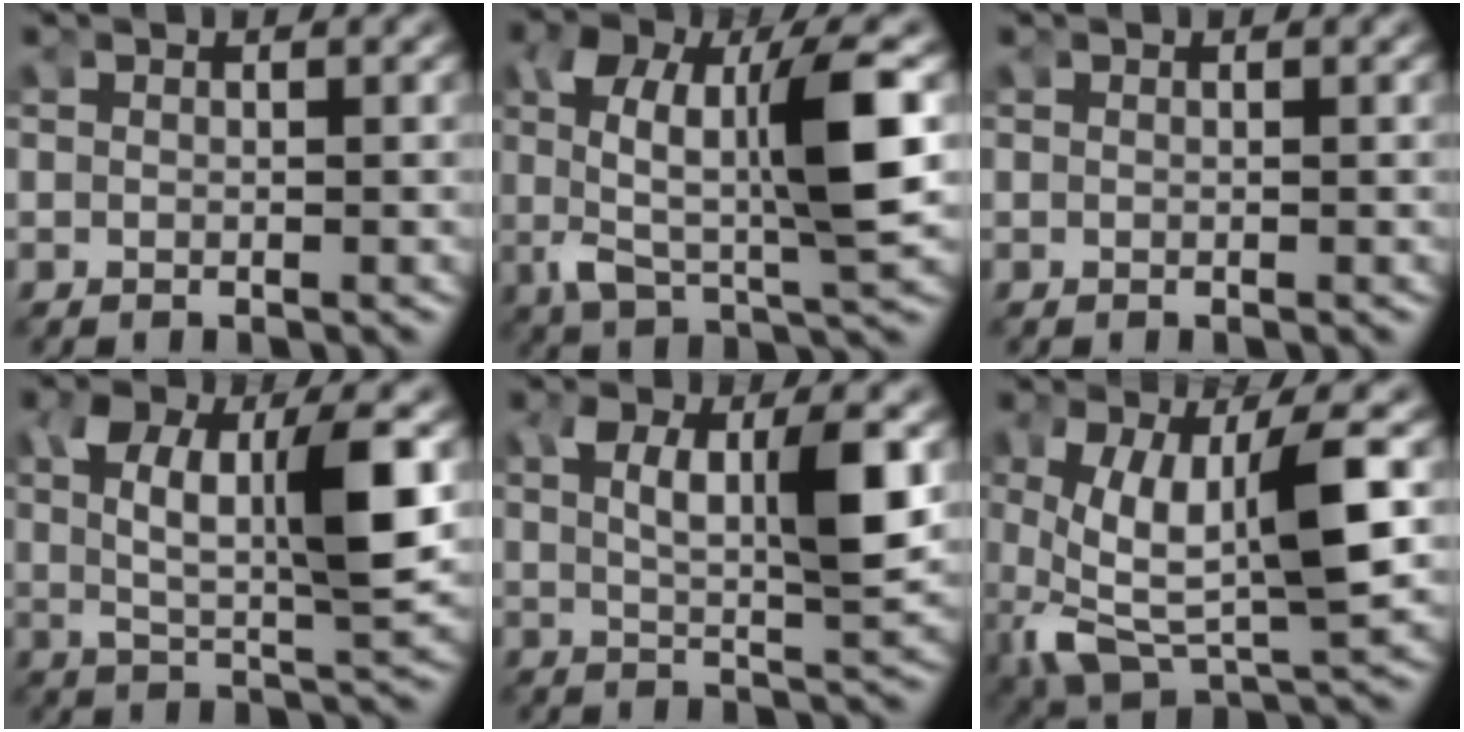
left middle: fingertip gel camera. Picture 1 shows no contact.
{"total": 7.4, "force": [0.3, 2.2, 7.0], "torque": [-0.123, -0.014, 0.014]}
{"total": 0.0}
{"total": 6.6, "force": [1.7, 1.6, 6.1], "torque": [-0.099, -0.007, 0.033]}
{"total": 5.0, "force": [1.6, 0.6, 4.7], "torque": [-0.074, -0.005, 0.032]}
{"total": 9.4, "force": [-1.2, 4.8, 8.0], "torque": [-0.168, -0.049, 0.016]}